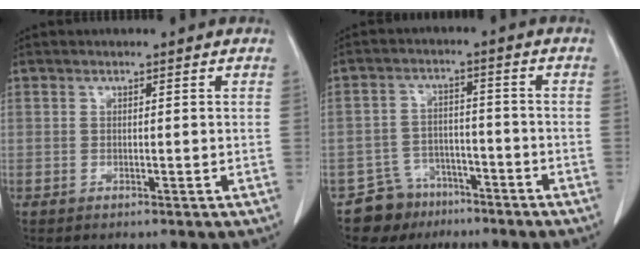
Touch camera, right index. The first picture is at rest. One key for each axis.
{"total": 6.6, "fx": -4.9, "fy": 4.4, "fz": -0.2, "tx": 0.009, "ty": 0.017, "tz": -0.082}